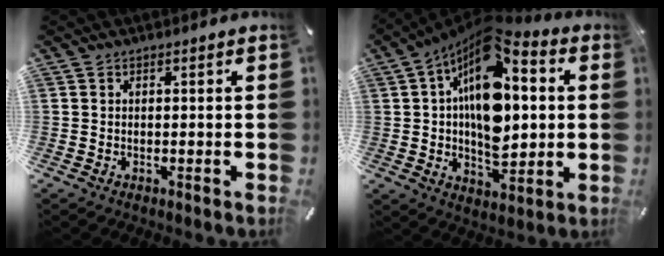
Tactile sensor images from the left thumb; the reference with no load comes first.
{"total": 18.6, "force": [3.9, 11.0, 14.5], "torque": [-0.254, -0.030, 0.065]}